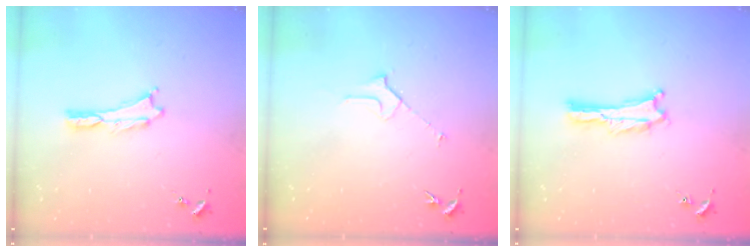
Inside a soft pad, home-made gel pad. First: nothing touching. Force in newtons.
{"total": 2.3, "press": 2.3, "slide": 0.2}
{"total": 0.0}